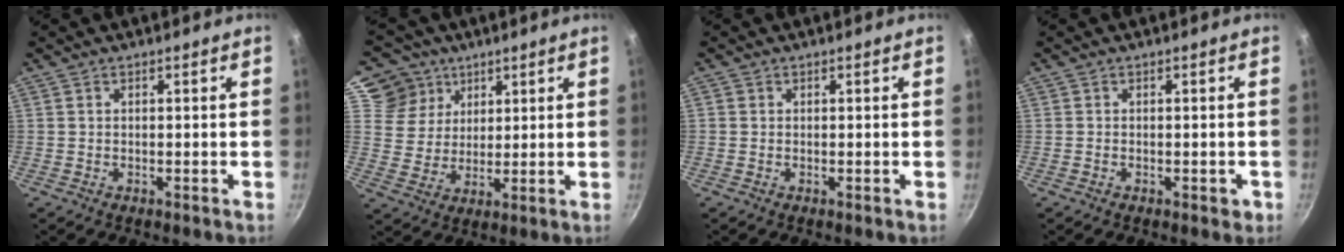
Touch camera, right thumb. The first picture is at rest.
{"total": 10.0, "force": [5.5, 8.2, 1.8], "torque": [-0.002, -0.022, 0.096]}
{"total": 0.0}
{"total": 1.6, "force": [-0.6, 1.0, 1.1], "torque": [-0.009, 0.005, -0.008]}